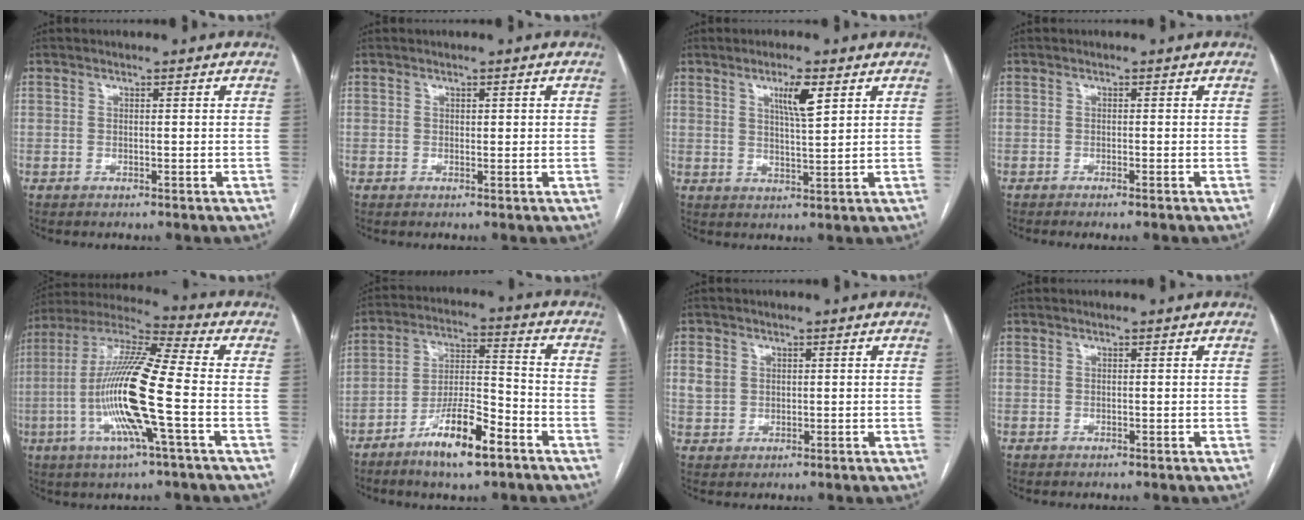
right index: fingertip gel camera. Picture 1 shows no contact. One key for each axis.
{"total": 1.1, "fx": 0.3, "fy": 0.6, "fz": 0.9, "tx": -0.010, "ty": 0.002, "tz": 0.005}
{"total": 5.2, "fx": 2.5, "fy": 0.5, "fz": 4.5, "tx": -0.077, "ty": -0.002, "tz": 0.043}
{"total": 1.4, "fx": -1.0, "fy": -0.1, "fz": 0.9, "tx": -0.014, "ty": -0.002, "tz": -0.016}
{"total": 16.4, "fx": -3.6, "fy": 0.4, "fz": 16.0, "tx": -0.325, "ty": -0.005, "tz": -0.076}
{"total": 11.2, "fx": -6.9, "fy": 2.2, "fz": 8.6, "tx": -0.159, "ty": -0.003, "tz": -0.123}
{"total": 3.1, "fx": 1.0, "fy": 2.8, "fz": 1.0, "tx": -0.023, "ty": 0.011, "tz": 0.026}
{"total": 0.0}